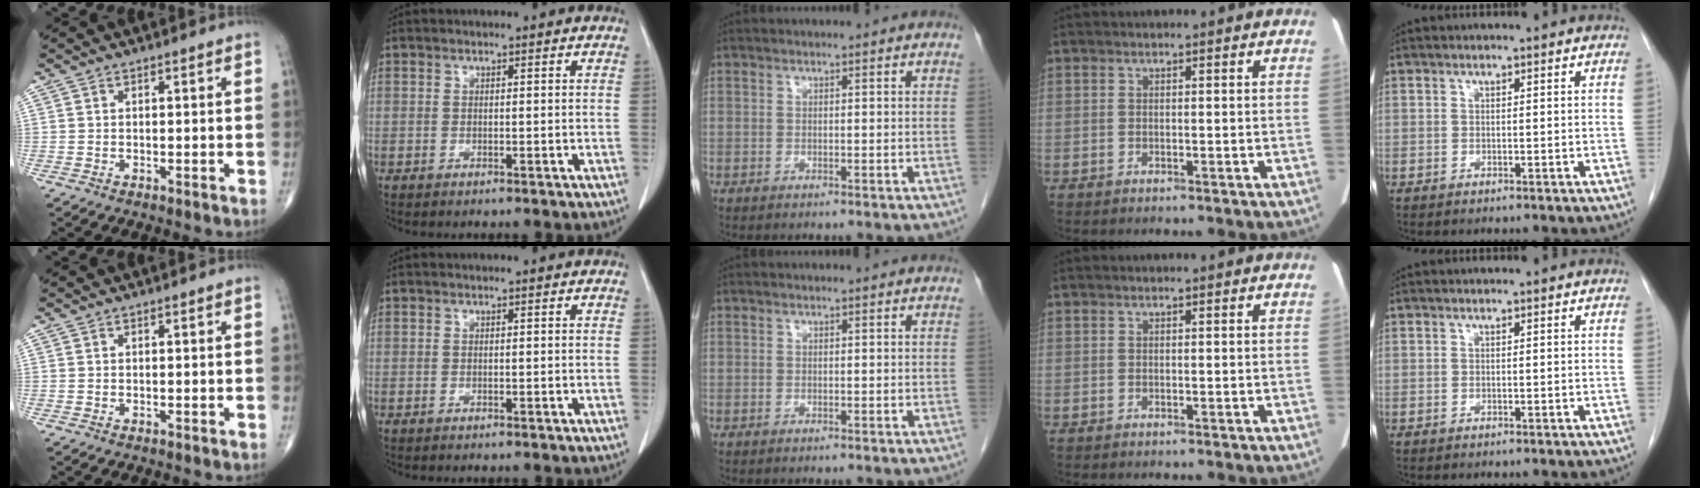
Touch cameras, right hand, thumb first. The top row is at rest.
{}